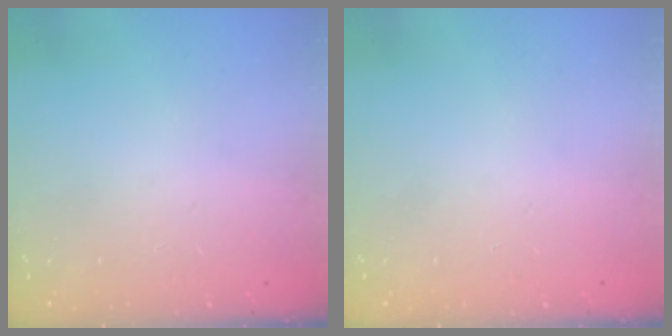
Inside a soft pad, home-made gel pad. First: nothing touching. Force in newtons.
{"total": 0.0}